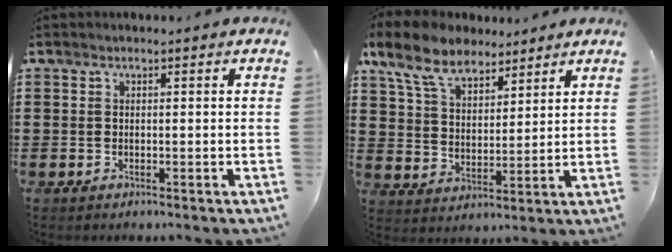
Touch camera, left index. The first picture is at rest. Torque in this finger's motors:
{"motor_torque": [0.92, 0.81, 0.18, 0.19]}